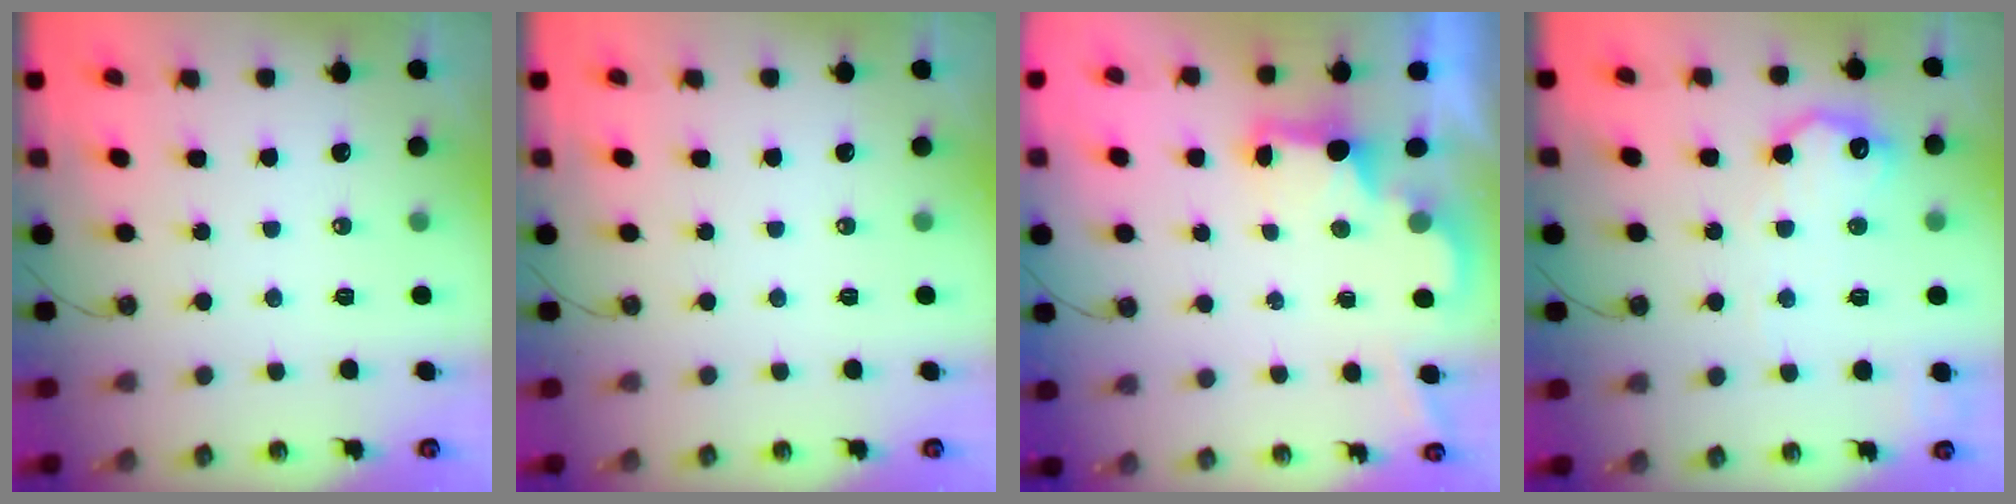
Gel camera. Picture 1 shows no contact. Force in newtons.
{"total": 0.0}
{"total": 2.0, "press": 2.0, "slide": 0.5}
{"total": 12.2, "press": 12.2, "slide": 0.4}